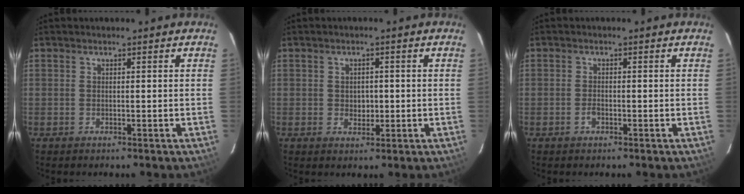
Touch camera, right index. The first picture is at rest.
{"total": 2.6, "force": [-0.2, 2.2, 1.3], "torque": [-0.021, 0.002, 0.000]}
{"total": 1.2, "force": [-0.7, 0.7, 0.7], "torque": [-0.017, 0.000, -0.014]}